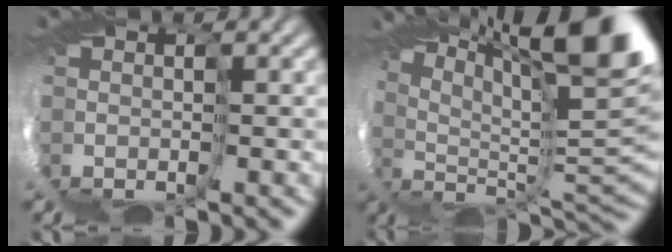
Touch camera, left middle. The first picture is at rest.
{"total": 12.6, "force": [9.9, -2.0, 7.5], "torque": [-0.114, 0.020, 0.170]}